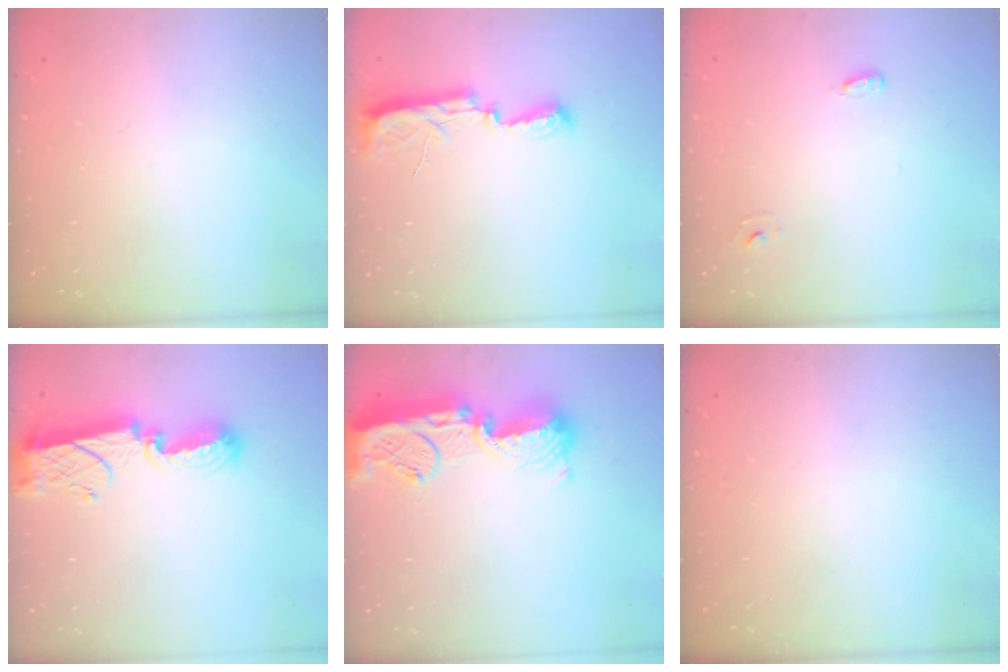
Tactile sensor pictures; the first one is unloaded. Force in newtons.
{"total": 7.7, "press": 7.7, "slide": 0.8}
{"total": 2.6, "press": 2.5, "slide": 0.6}
{"total": 11.4, "press": 11.4, "slide": 0.8}
{"total": 16.6, "press": 16.6, "slide": 1.4}
{"total": 0.0}